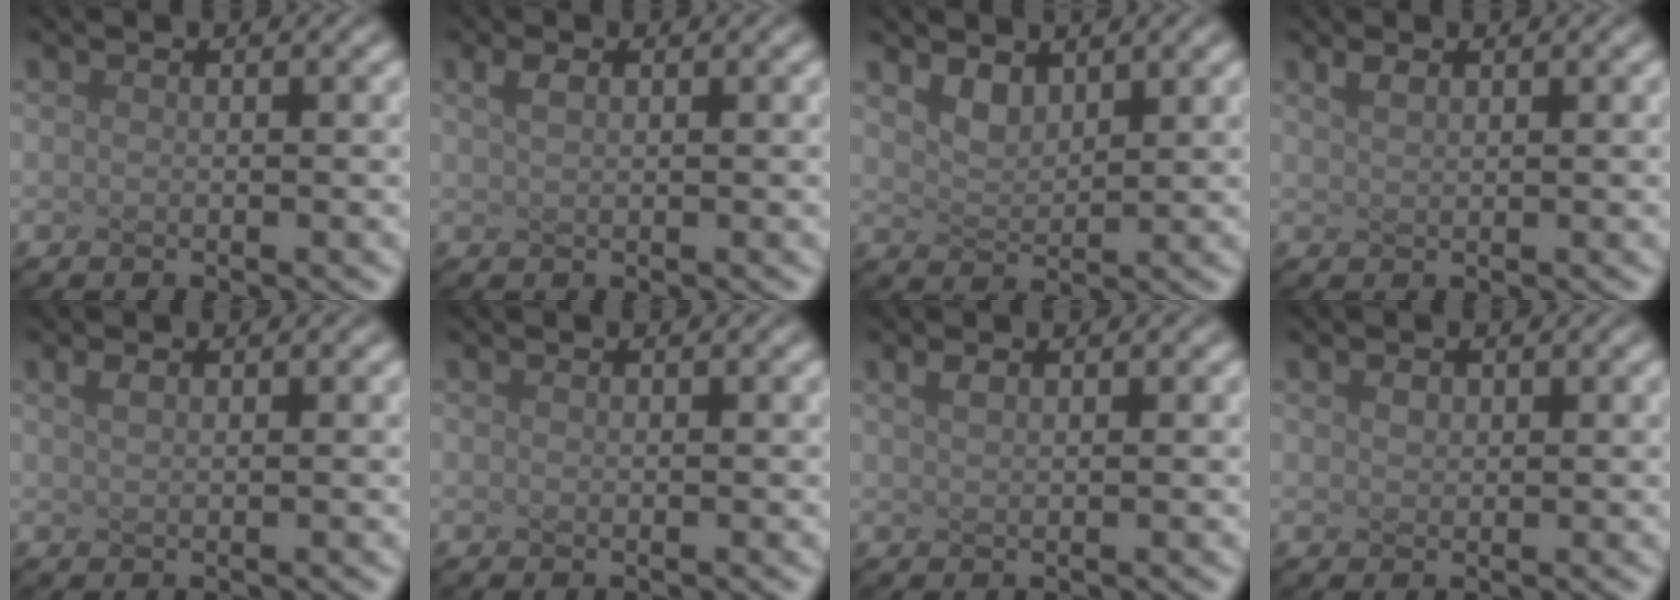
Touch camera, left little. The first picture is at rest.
{"total": 1.2, "force": [0.6, 0.5, 0.9], "torque": [-0.020, 0.005, 0.014]}
{"total": 1.9, "force": [1.4, 0.9, 0.9], "torque": [-0.023, -0.004, 0.031]}
{"total": 1.0, "force": [0.7, 0.4, 0.6], "torque": [-0.017, 0.003, 0.016]}
{"total": 0.9, "force": [0.5, 0.3, 0.7], "torque": [-0.013, 0.004, 0.010]}
{"total": 0.0}
{"total": 0.9, "force": [0.6, 0.3, 0.7], "torque": [-0.014, 0.004, 0.011]}
{"total": 0.7, "force": [0.3, 0.5, 0.3], "torque": [-0.009, 0.003, 0.009]}